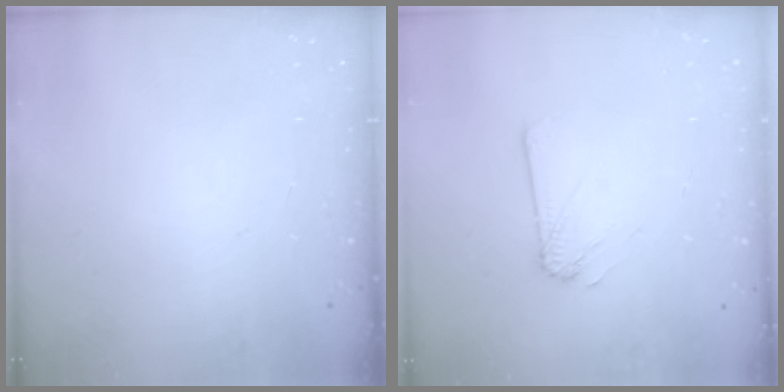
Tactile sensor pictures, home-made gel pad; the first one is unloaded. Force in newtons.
{"total": 2.1, "press": 2.1, "slide": 0.1}